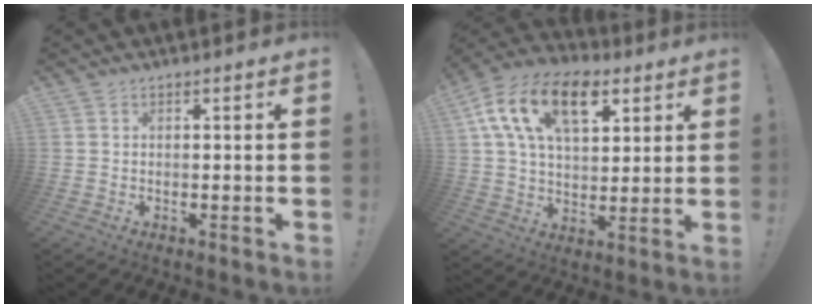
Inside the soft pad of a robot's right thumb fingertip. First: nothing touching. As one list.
[{"total": 18.9, "force": [8.6, 11.1, 12.7], "torque": [-0.210, -0.022, 0.154]}]